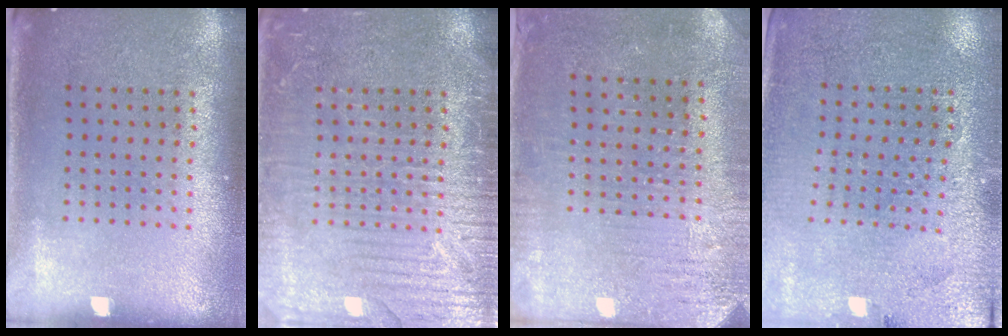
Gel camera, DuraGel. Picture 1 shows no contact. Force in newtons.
{"total": 5.8, "press": 5.8, "slide": 0.7}
{"total": 3.1, "press": 2.8, "slide": 1.2}
{"total": 2.9, "press": 2.8, "slide": 0.4}